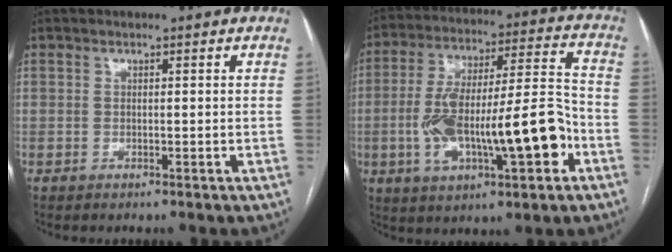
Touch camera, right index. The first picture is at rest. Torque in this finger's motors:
{"motor_torque": [1.52, 0.33, 0.54, 0.21]}